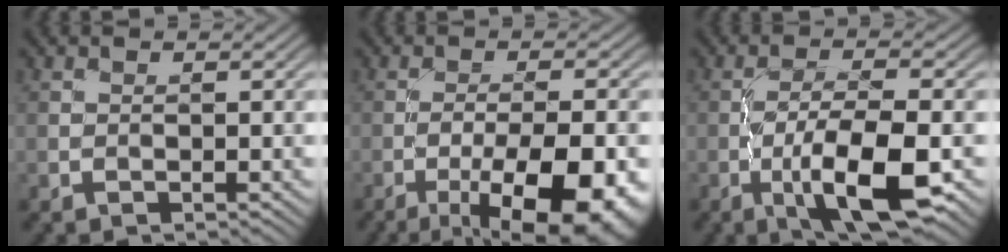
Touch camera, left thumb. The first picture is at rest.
{"total": 14.1, "force": [-7.4, 4.6, 11.1], "torque": [-0.158, -0.016, -0.096]}
{"total": 9.2, "force": [-3.2, 2.6, 8.2], "torque": [-0.145, 0.001, -0.061]}